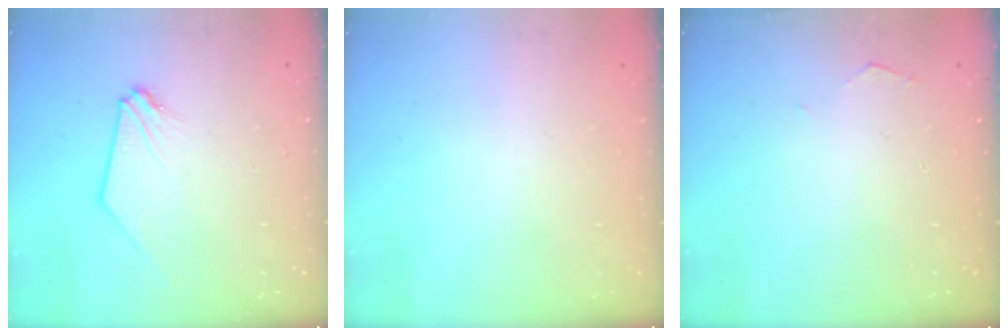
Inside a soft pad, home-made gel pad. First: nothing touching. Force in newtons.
{"total": 0.7, "press": 0.7, "slide": 0.1}
{"total": 2.8, "press": 2.8, "slide": 0.4}